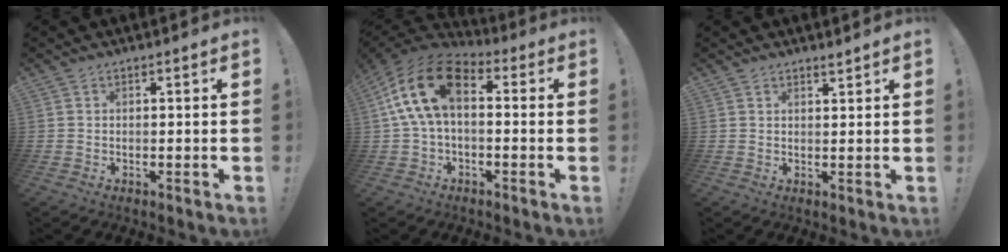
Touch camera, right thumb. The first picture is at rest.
{"total": 15.2, "force": [3.4, 8.5, 12.1], "torque": [-0.226, 0.003, 0.066]}
{"total": 1.5, "force": [1.4, 0.3, 0.5], "torque": [-0.002, -0.009, 0.025]}